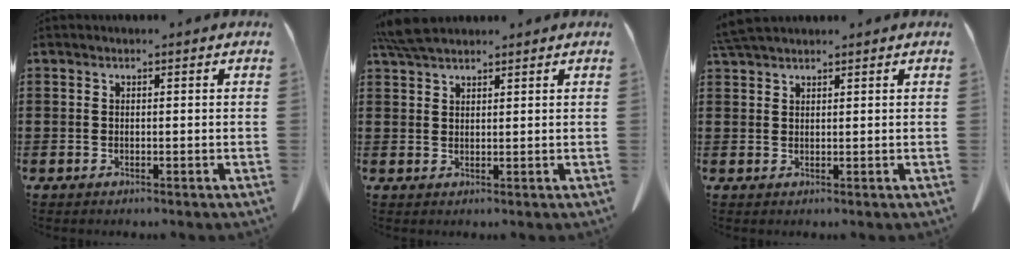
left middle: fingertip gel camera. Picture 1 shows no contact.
{"total": 4.4, "force": [3.7, 0.8, 2.1], "torque": [-0.052, -0.004, 0.072]}
{"total": 3.0, "force": [2.7, 0.4, 1.3], "torque": [-0.033, -0.001, 0.054]}